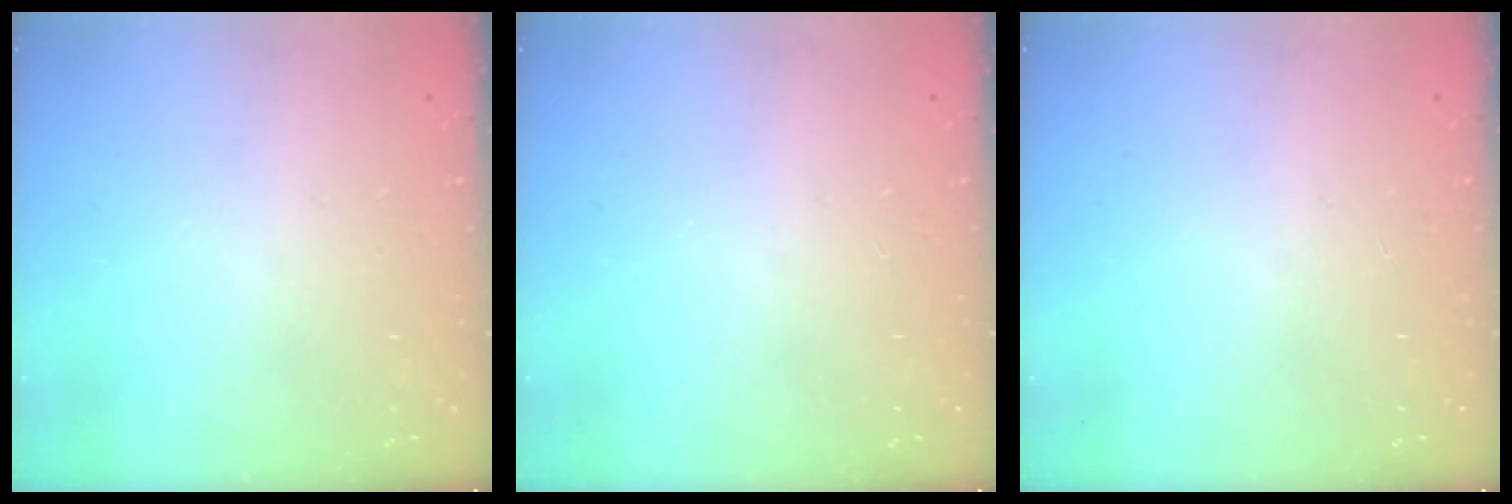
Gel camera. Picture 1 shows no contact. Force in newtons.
{"total": 0.0}
{"total": 0.0}